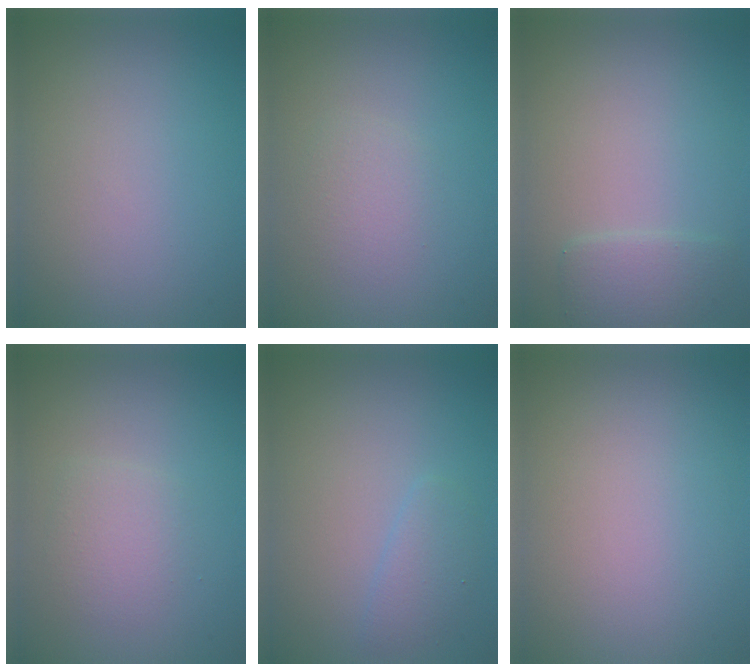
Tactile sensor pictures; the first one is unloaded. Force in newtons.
{"total": 1.5, "press": 1.5, "slide": 0.0}
{"total": 2.0, "press": 2.0, "slide": 0.1}
{"total": 1.9, "press": 1.9, "slide": 0.1}
{"total": 1.6, "press": 1.6, "slide": 0.0}
{"total": 0.0}